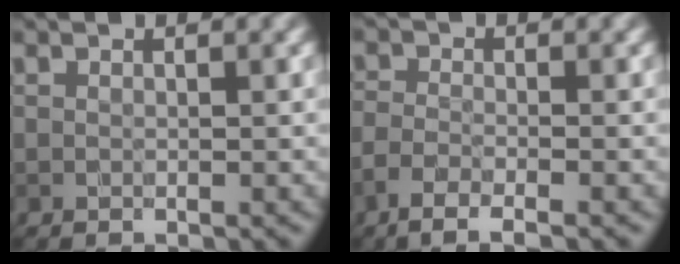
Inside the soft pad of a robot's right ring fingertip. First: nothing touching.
{"total": 2.4, "force": [-1.8, 0.5, 1.6], "torque": [-0.033, -0.003, -0.044]}